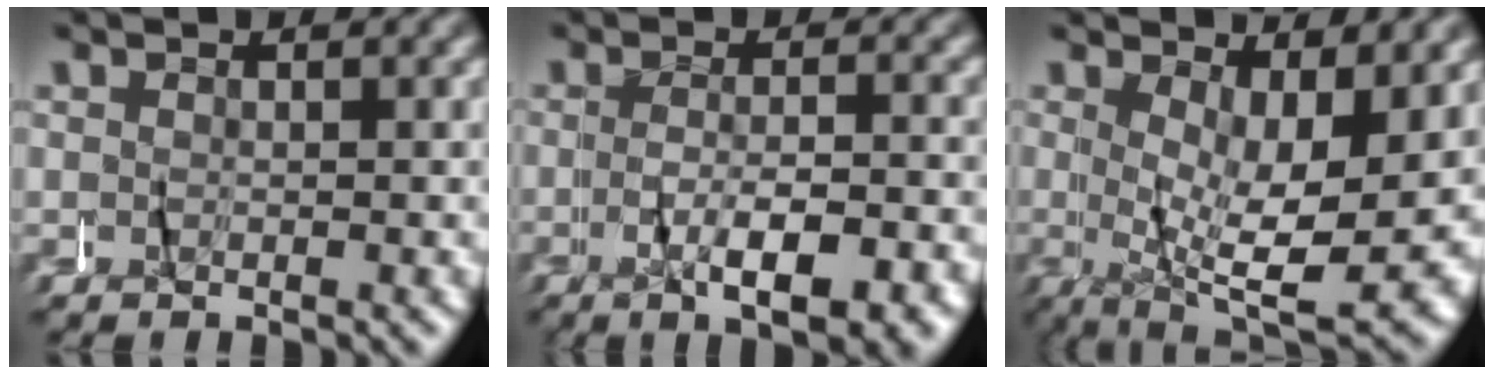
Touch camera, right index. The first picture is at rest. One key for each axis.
{"total": 5.4, "fx": -2.5, "fy": 1.6, "fz": 4.5, "tx": -0.071, "ty": -0.004, "tz": -0.040}
{"total": 9.3, "fx": -0.1, "fy": 3.2, "fz": 8.8, "tx": -0.121, "ty": -0.020, "tz": 0.004}